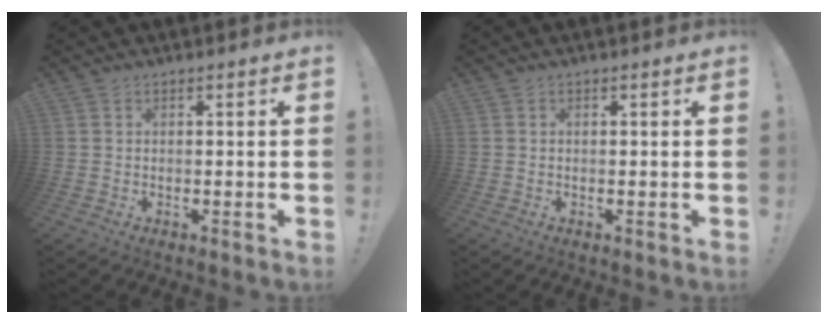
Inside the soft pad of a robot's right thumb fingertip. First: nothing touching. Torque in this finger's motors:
{"motor_torque": [-0.15, -0.13, -0.09, 0.02, 0.02]}